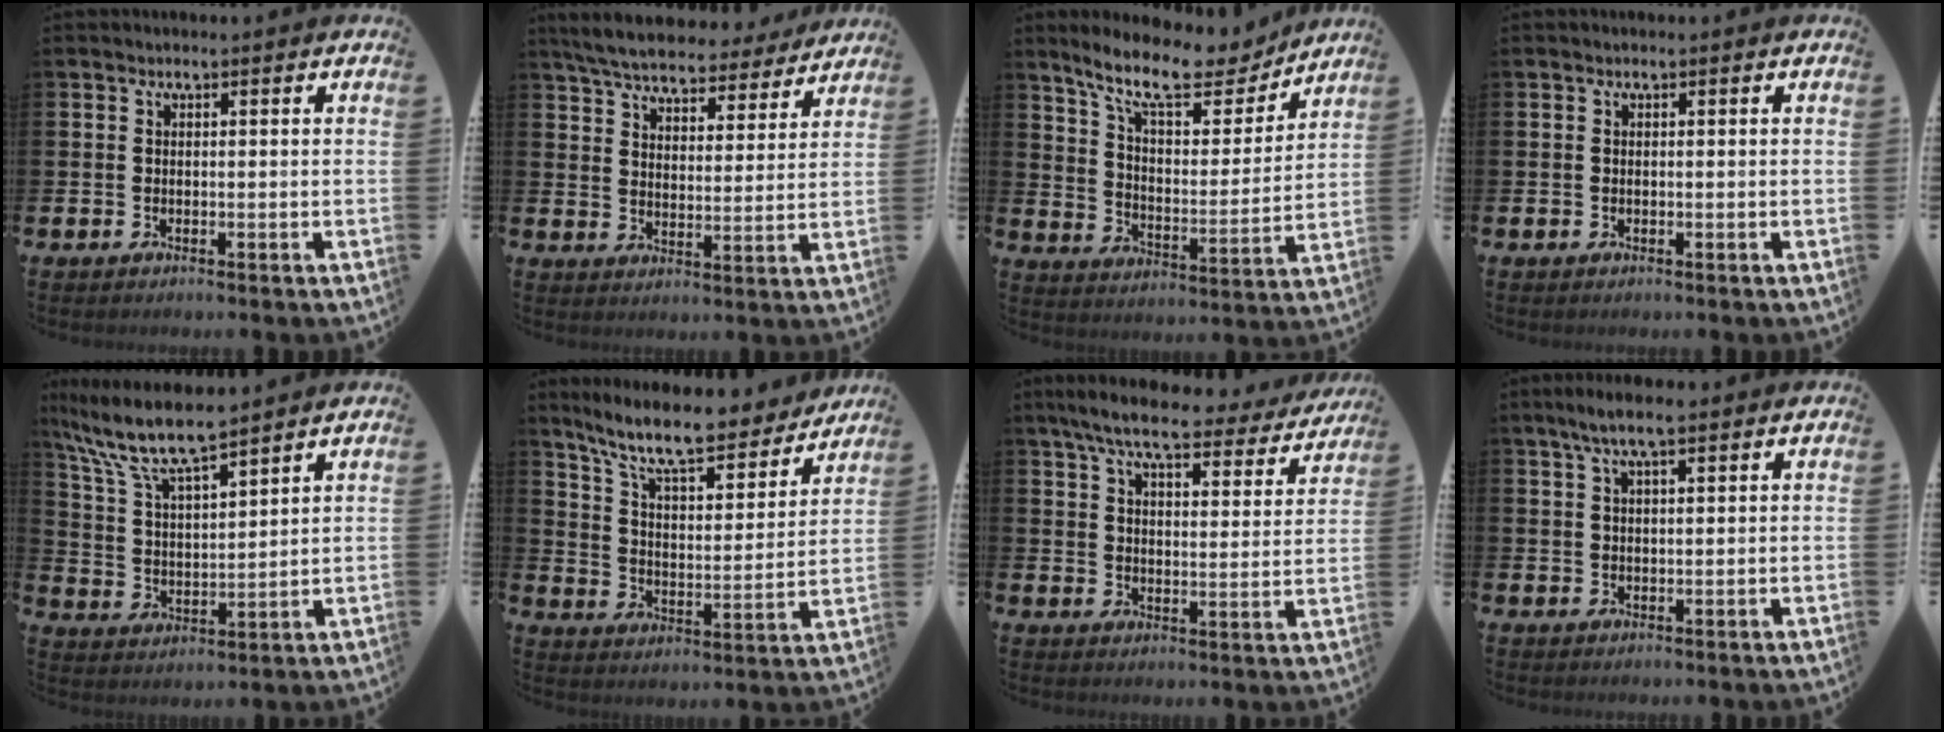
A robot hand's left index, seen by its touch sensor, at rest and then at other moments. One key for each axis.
{"total": 6.6, "fx": 6.2, "fy": 1.3, "fz": 1.6, "tx": -0.064, "ty": -0.036, "tz": 0.110}
{"total": 11.6, "fx": 9.9, "fy": 3.1, "fz": 5.1, "tx": -0.127, "ty": -0.058, "tz": 0.172}
{"total": 0.0}
{"total": 9.1, "fx": 8.1, "fy": 1.4, "fz": 3.8, "tx": -0.109, "ty": -0.041, "tz": 0.144}
{"total": 11.3, "fx": 9.8, "fy": 2.4, "fz": 5.0, "tx": -0.123, "ty": -0.063, "tz": 0.166}
{"total": 8.1, "fx": 7.1, "fy": 1.5, "fz": 3.6, "tx": -0.083, "ty": -0.038, "tz": 0.119}
{"total": 4.6, "fx": 3.2, "fy": 1.2, "fz": 3.0, "tx": -0.055, "ty": -0.001, "tz": 0.055}